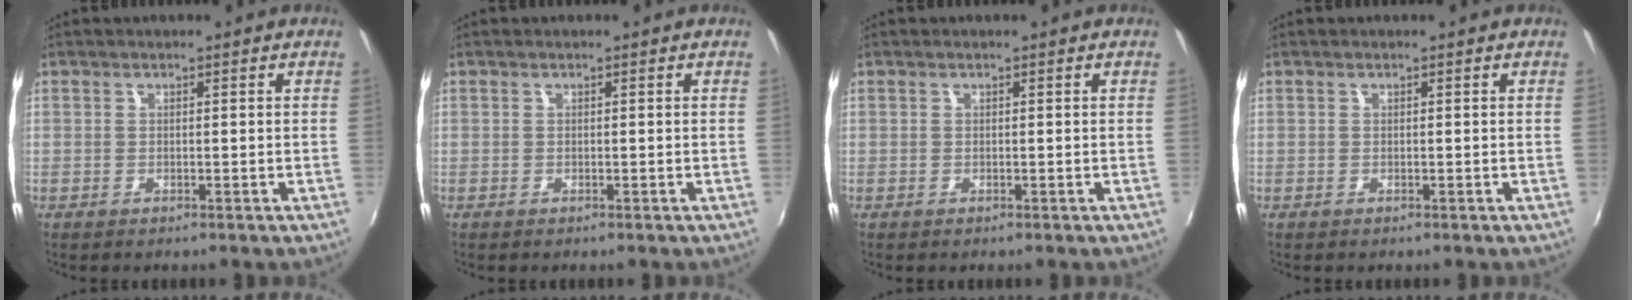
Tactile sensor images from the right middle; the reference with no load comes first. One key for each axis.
{"total": 0.0}
{"total": 0.0}
{"total": 0.0}